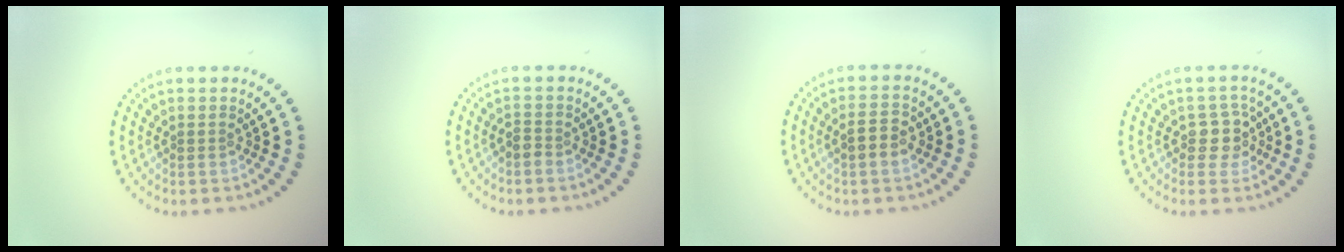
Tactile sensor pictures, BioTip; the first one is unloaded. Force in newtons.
{"total": 1.0, "press": 0.8, "slide": 0.6}
{"total": 2.3, "press": 2.2, "slide": 0.3}
{"total": 2.4, "press": 2.0, "slide": 1.3}